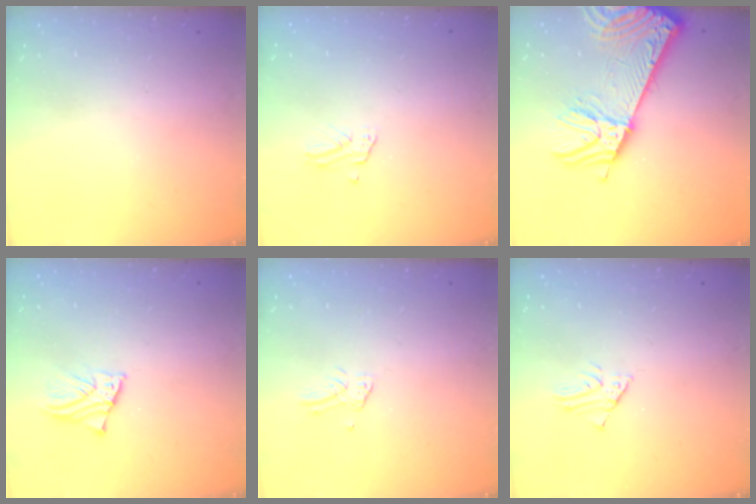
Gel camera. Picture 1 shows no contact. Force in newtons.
{"total": 1.8, "press": 1.8, "slide": 0.1}
{"total": 14.2, "press": 13.7, "slide": 3.6}
{"total": 2.2, "press": 2.2, "slide": 0.1}
{"total": 1.3, "press": 1.3, "slide": 0.1}
{"total": 1.6, "press": 1.6, "slide": 0.1}